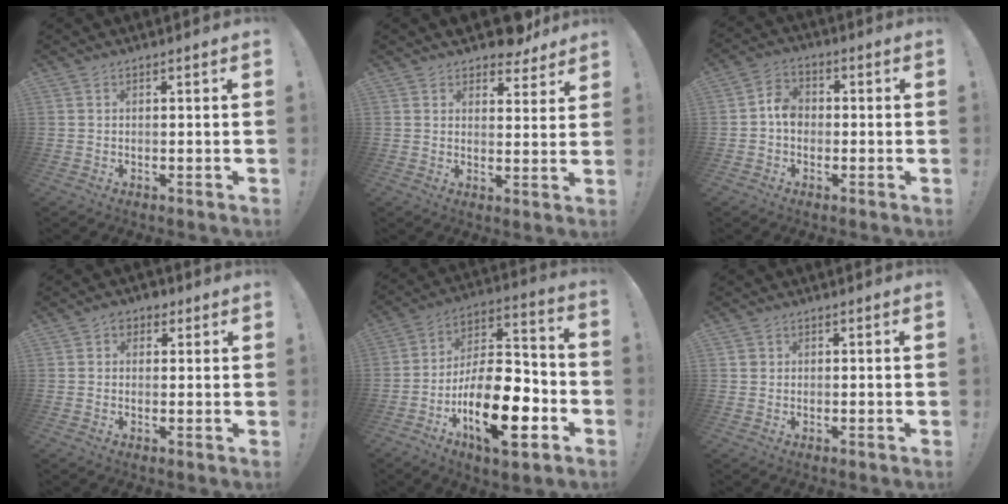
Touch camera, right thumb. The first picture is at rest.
{"total": 7.7, "force": [7.1, 2.3, 1.9], "torque": [-0.017, -0.057, 0.128]}
{"total": 5.9, "force": [-1.1, 4.5, 3.6], "torque": [-0.059, 0.016, -0.020]}
{"total": 3.6, "force": [1.2, 3.0, 1.5], "torque": [-0.010, 0.000, 0.019]}
{"total": 22.8, "force": [-9.0, 9.9, 18.5], "torque": [-0.313, 0.043, -0.147]}
{"total": 1.3, "force": [0.3, 1.2, 0.3], "torque": [-0.010, 0.005, 0.007]}